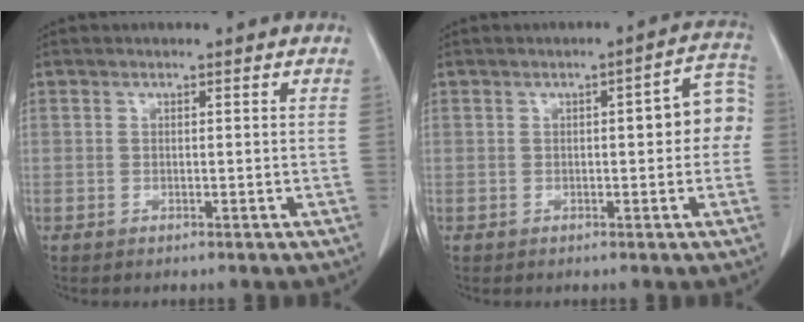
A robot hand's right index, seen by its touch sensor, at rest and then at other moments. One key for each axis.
{"total": 6.6, "fx": 0.2, "fy": 1.8, "fz": 6.4, "tx": -0.073, "ty": 0.028, "tz": -0.001}